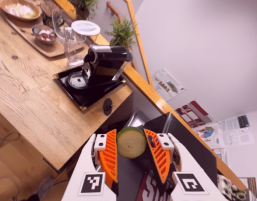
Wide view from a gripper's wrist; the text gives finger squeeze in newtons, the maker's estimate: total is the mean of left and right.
{"total": 9.0, "left": 9.3, "right": 8.8}